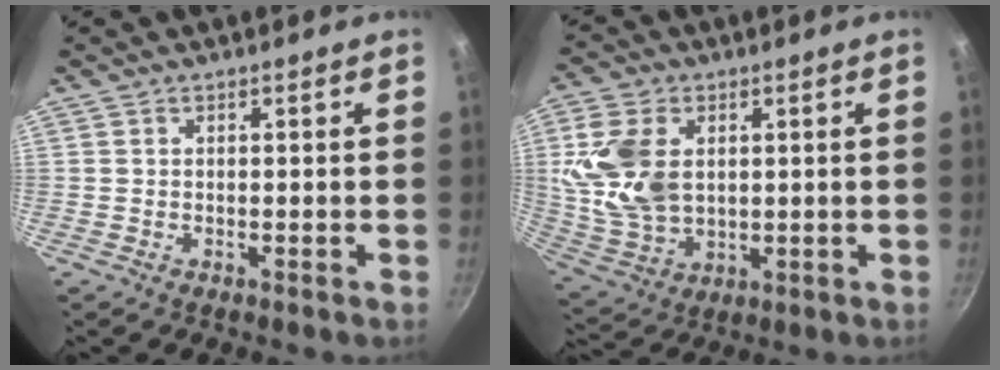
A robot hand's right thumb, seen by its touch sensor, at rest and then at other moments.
{"total": 13.7, "force": [2.3, 9.3, 9.7], "torque": [-0.176, -0.011, 0.056]}